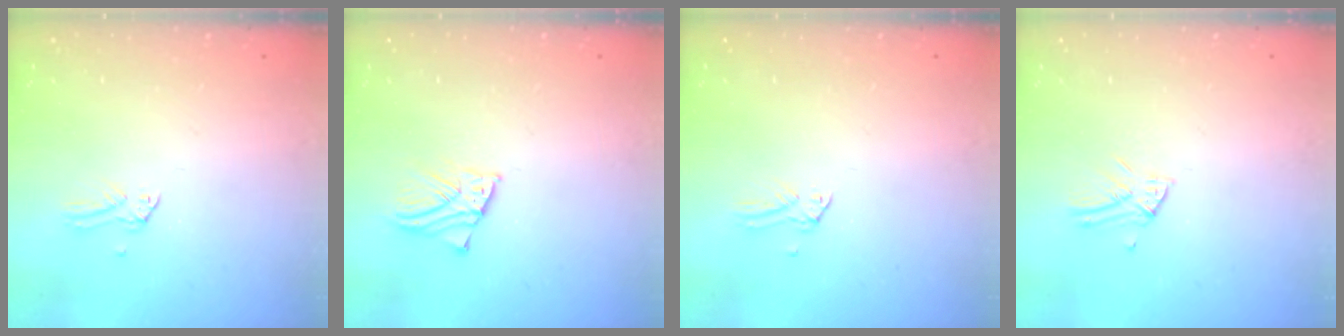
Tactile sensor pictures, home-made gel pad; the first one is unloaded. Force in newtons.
{"total": 2.6, "press": 2.6, "slide": 0.1}
{"total": 0.0}
{"total": 4.0, "press": 3.9, "slide": 0.3}